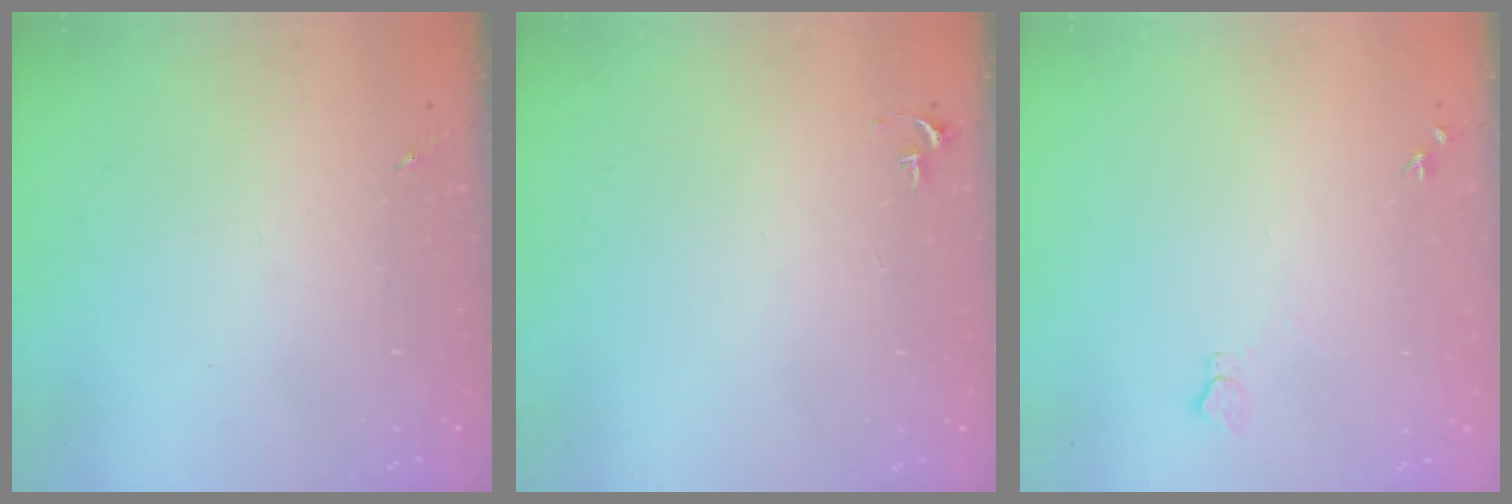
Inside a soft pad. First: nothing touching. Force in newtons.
{"total": 2.7, "press": 2.7, "slide": 0.3}
{"total": 5.5, "press": 5.5, "slide": 0.7}